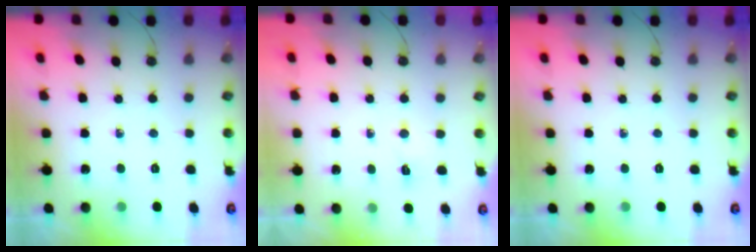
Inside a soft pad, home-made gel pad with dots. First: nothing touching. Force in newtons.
{"total": 2.8, "press": 2.7, "slide": 0.5}
{"total": 0.0}